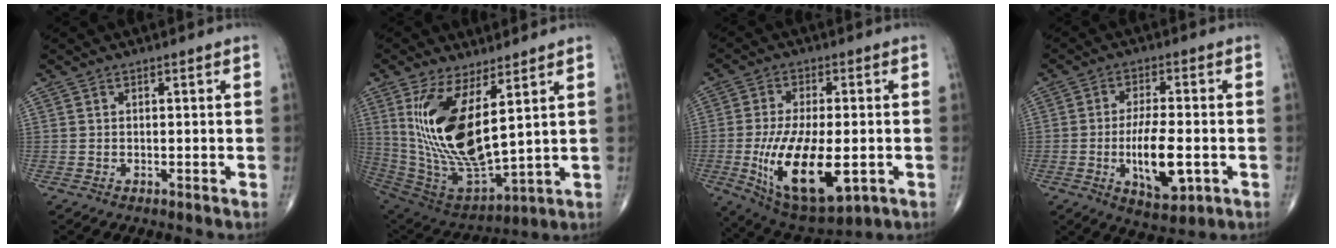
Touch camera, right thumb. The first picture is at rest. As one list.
[{"total": 19.3, "force": [5.6, 7.5, 16.9], "torque": [-0.331, -0.043, 0.129]}, {"total": 18.0, "force": [-4.0, 7.9, 15.7], "torque": [-0.281, -0.014, -0.049]}, {"total": 10.9, "force": [-2.5, 4.2, 9.7], "torque": [-0.162, 0.000, -0.036]}]